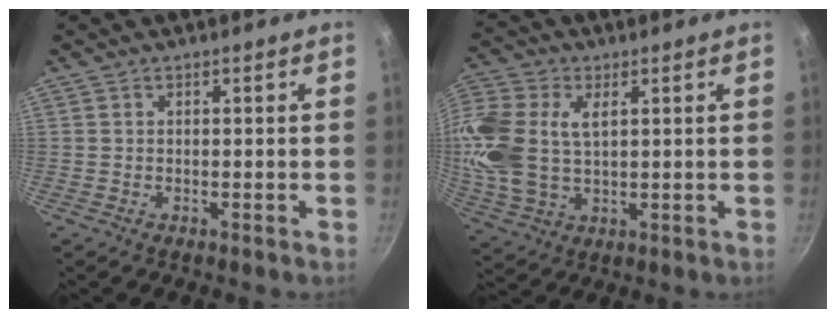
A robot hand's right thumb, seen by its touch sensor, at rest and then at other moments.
{"total": 17.0, "force": [3.5, 11.2, 12.4], "torque": [-0.278, 0.001, 0.067]}